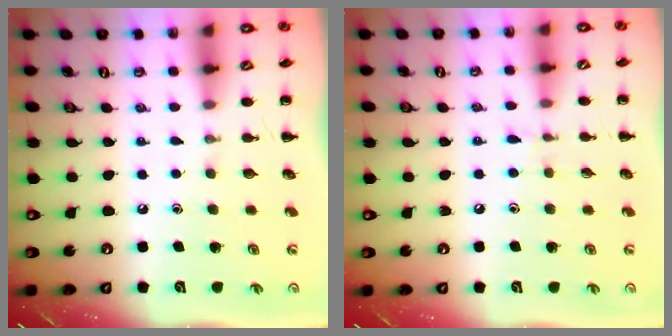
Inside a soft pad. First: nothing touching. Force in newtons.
{"total": 5.6, "press": 5.3, "slide": 2.0}